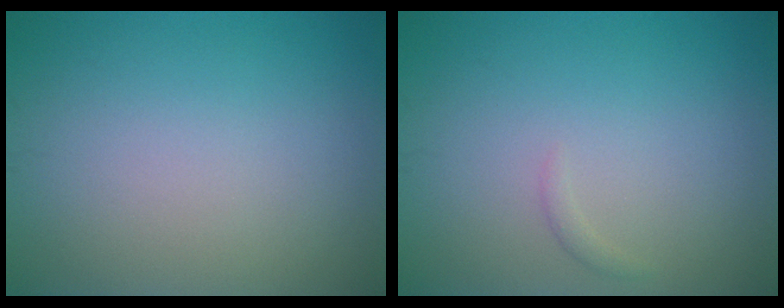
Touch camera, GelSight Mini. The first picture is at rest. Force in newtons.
{"total": 0.6, "press": 0.6, "slide": 0.1}